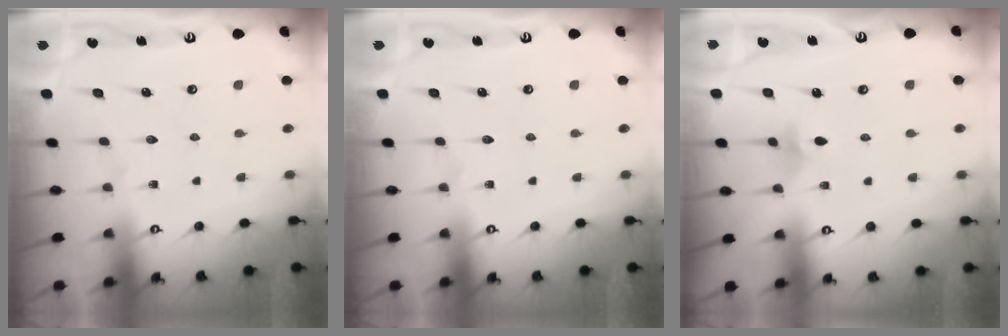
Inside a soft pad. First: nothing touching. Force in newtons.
{"total": 0.0}
{"total": 3.9, "press": 3.8, "slide": 1.0}